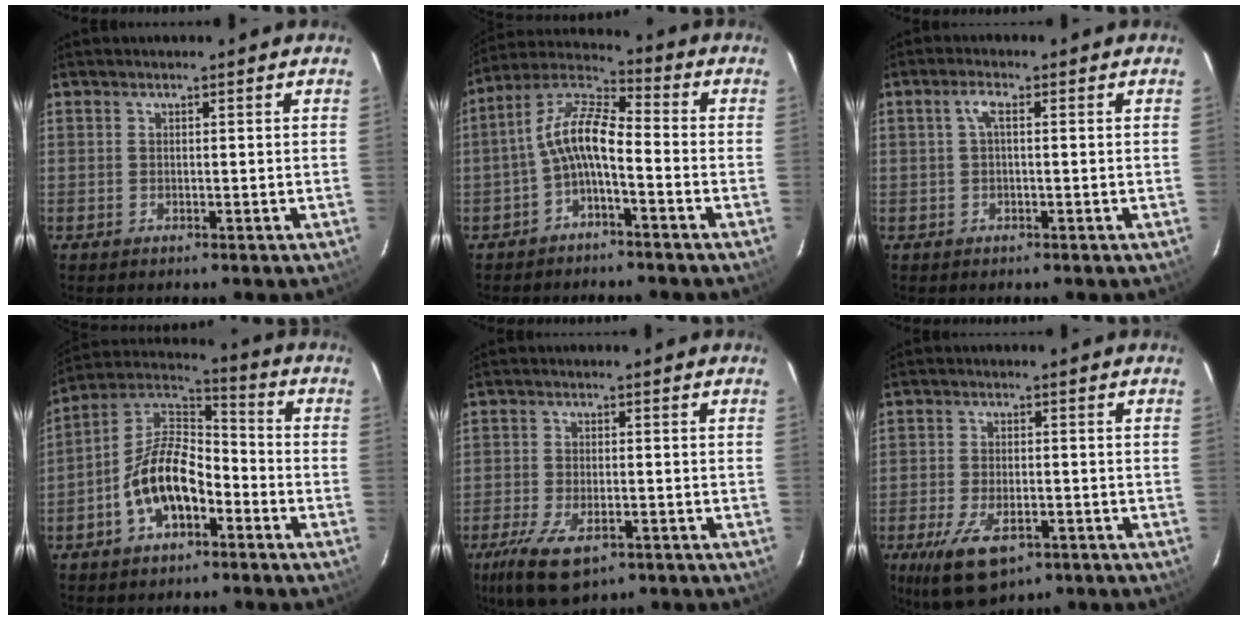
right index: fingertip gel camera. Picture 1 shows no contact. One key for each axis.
{"total": 8.7, "fx": -3.0, "fy": 2.7, "fz": 7.7, "tx": -0.172, "ty": 0.020, "tz": -0.059}
{"total": 2.2, "fx": 0.2, "fy": 0.6, "fz": 2.1, "tx": -0.042, "ty": 0.009, "tz": 0.004}
{"total": 12.9, "fx": -5.4, "fy": 6.7, "fz": 9.6, "tx": -0.187, "ty": 0.025, "tz": -0.094}
{"total": 10.8, "fx": -6.2, "fy": 4.7, "fz": 7.5, "tx": -0.171, "ty": -0.033, "tz": -0.103}
{"total": 11.1, "fx": -6.1, "fy": 5.1, "fz": 7.8, "tx": -0.167, "ty": -0.026, "tz": -0.097}